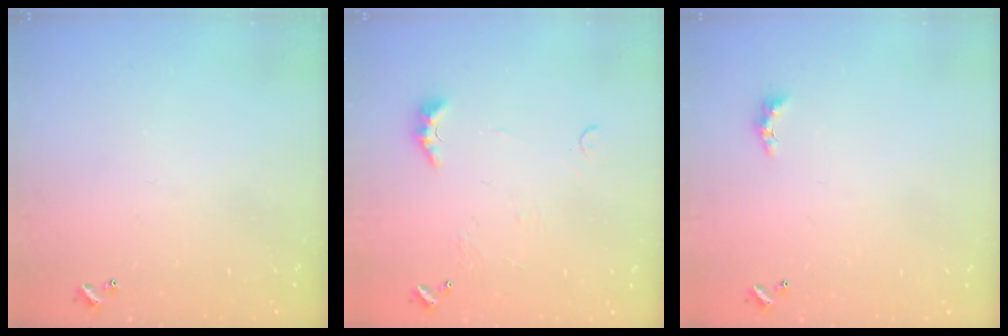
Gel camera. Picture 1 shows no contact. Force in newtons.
{"total": 3.9, "press": 3.8, "slide": 0.8}
{"total": 1.3, "press": 1.2, "slide": 0.6}